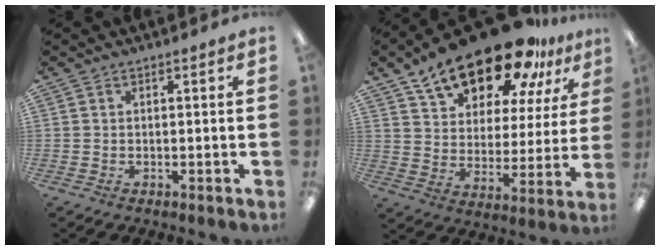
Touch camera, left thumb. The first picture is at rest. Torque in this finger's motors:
{"motor_torque": [0.47, 1.05, 1.32, -1.45, 0.31]}